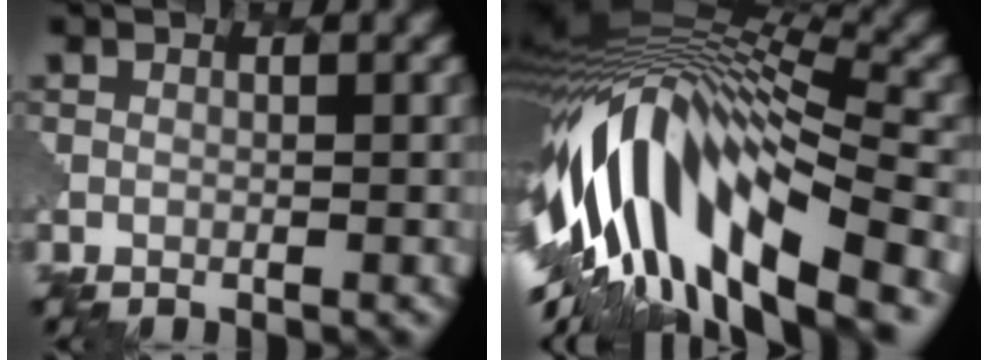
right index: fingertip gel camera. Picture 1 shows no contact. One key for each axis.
{"total": 15.2, "fx": -3.7, "fy": 6.6, "fz": 13.1, "tx": -0.242, "ty": 0.030, "tz": -0.067}